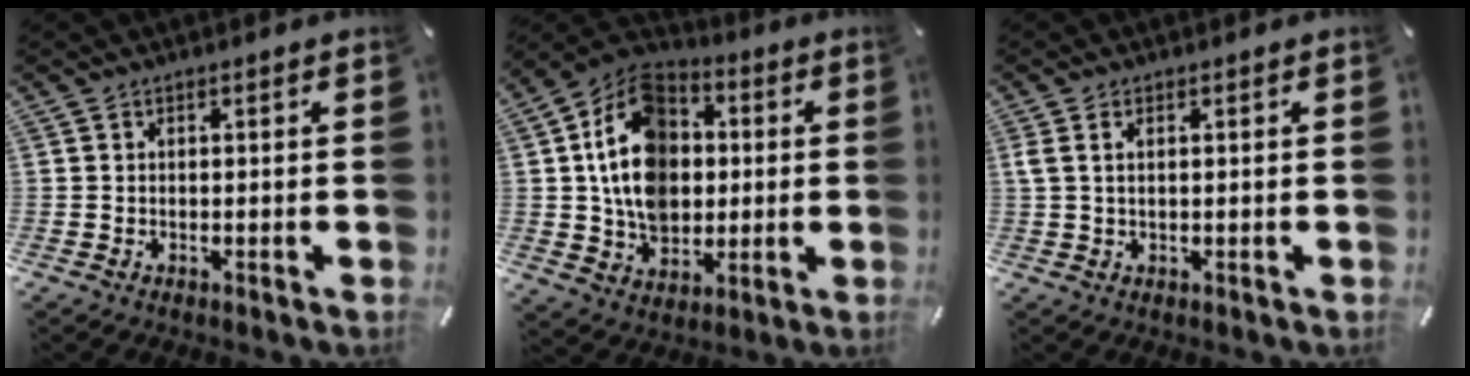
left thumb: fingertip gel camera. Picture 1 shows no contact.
{"total": 16.3, "force": [1.0, 13.3, 9.4], "torque": [-0.187, 0.007, 0.019]}
{"total": 1.9, "force": [0.6, 0.8, 1.6], "torque": [-0.042, 0.001, 0.006]}